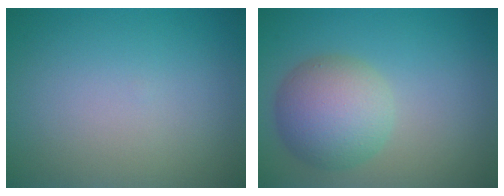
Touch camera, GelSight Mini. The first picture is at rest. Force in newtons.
{"total": 5.8, "press": 5.8, "slide": 0.2}